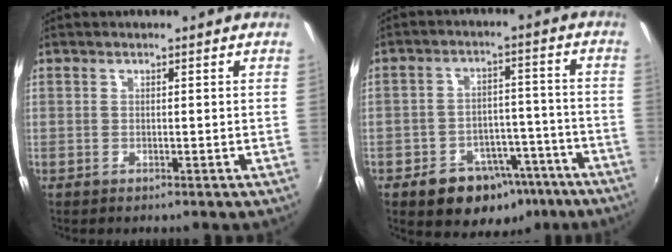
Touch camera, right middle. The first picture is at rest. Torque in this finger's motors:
{"motor_torque": [0.38, -1.01, 0.13, 0.02]}